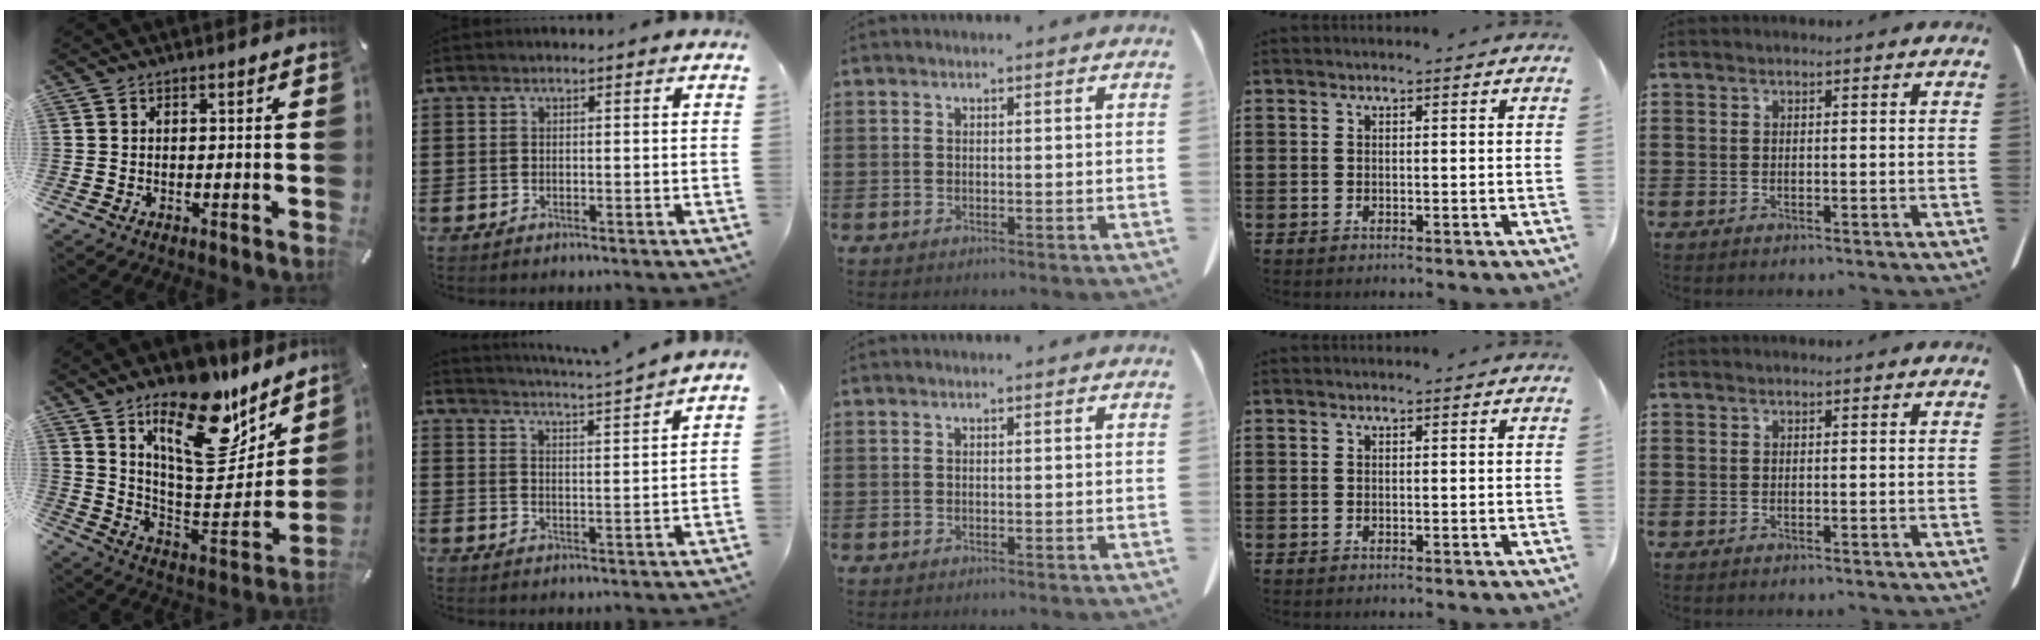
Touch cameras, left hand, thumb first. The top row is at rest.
{"thumb": {"total": 22.7, "force": [15.5, 9.9, 13.2], "torque": [-0.192, -0.113, 0.267]}, "index": {"total": 3.4, "force": [3.2, -1.1, 0.7], "torque": [-0.027, -0.025, 0.050]}}